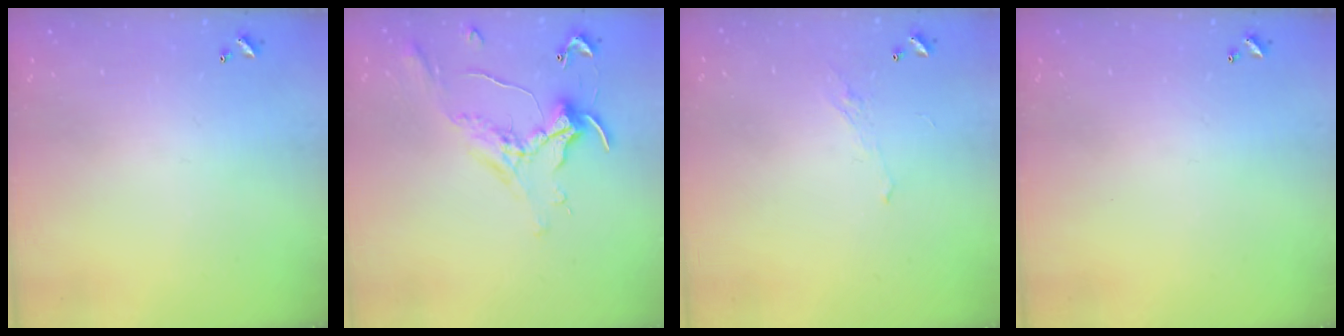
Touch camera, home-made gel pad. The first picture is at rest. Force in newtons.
{"total": 1.1, "press": 1.0, "slide": 0.4}
{"total": 1.1, "press": 0.8, "slide": 0.7}
{"total": 0.0}